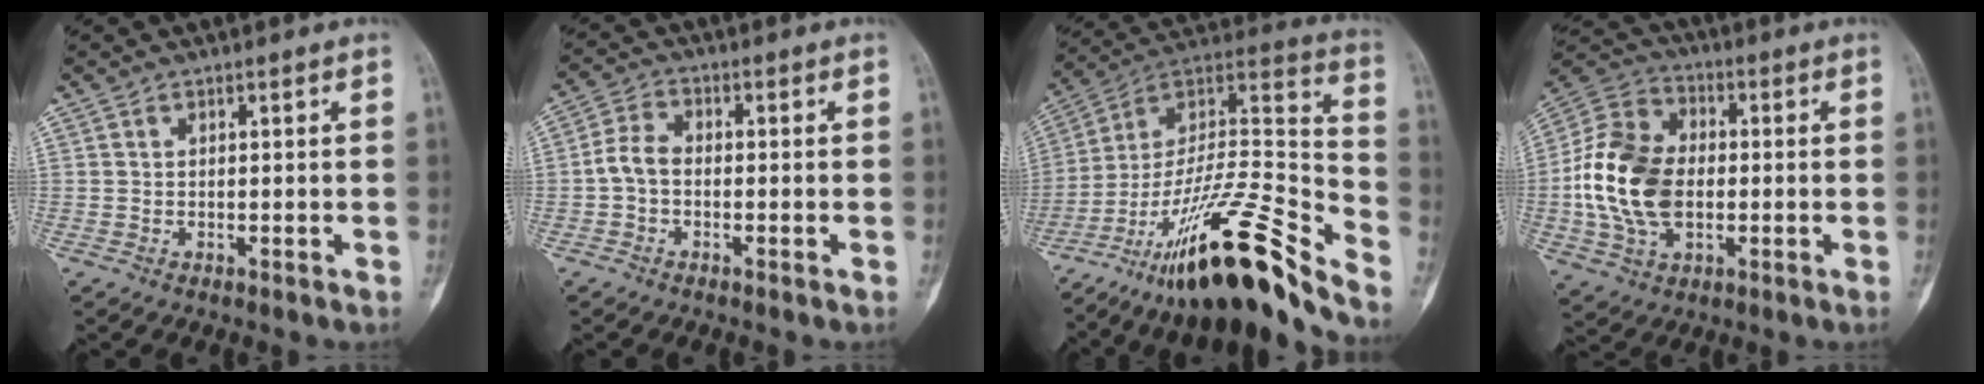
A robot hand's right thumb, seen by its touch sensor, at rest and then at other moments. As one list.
[{"total": 4.6, "force": [-0.9, 3.0, 3.3], "torque": [-0.064, 0.016, -0.029]}, {"total": 29.0, "force": [-20.1, 5.7, 20.1], "torque": [-0.300, 0.095, -0.338]}, {"total": 17.3, "force": [-1.5, 11.6, 12.8], "torque": [-0.244, 0.018, -0.027]}]